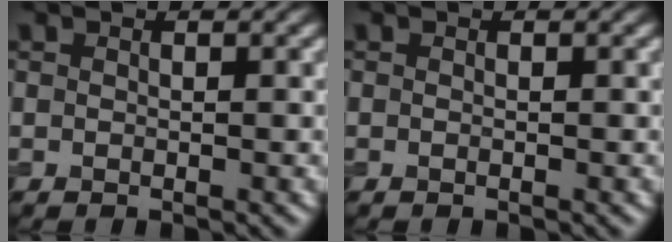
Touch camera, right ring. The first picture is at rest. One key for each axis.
{"total": 0.0}